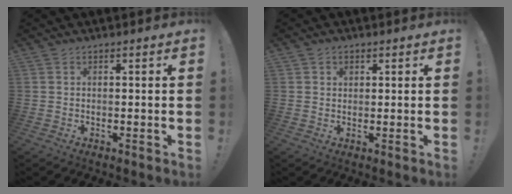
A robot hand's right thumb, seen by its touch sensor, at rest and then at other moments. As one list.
[{"total": 1.5, "force": [0.7, 1.4, 0.3], "torque": [0.009, -0.003, 0.009]}]